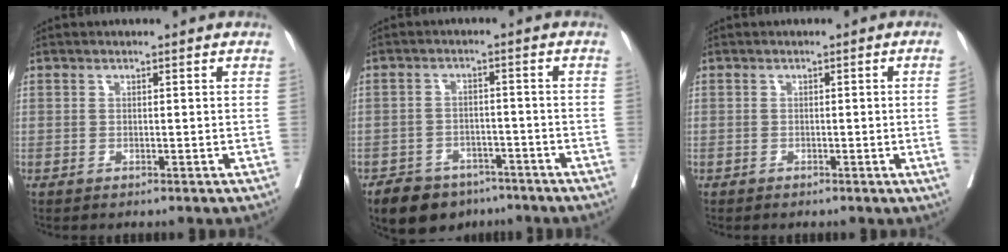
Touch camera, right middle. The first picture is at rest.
{"total": 8.4, "force": [-6.5, 4.7, 2.6], "torque": [-0.041, 0.003, -0.095]}
{"total": 2.3, "force": [-0.5, -1.0, 2.1], "torque": [-0.028, -0.002, -0.004]}